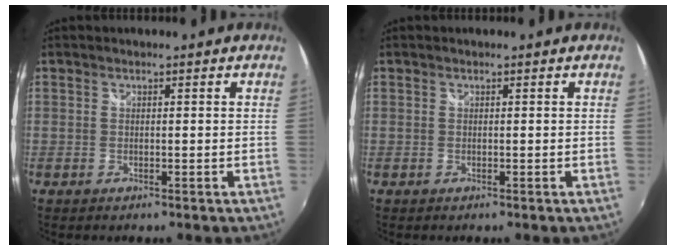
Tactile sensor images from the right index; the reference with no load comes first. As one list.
[{"total": 0.0}]